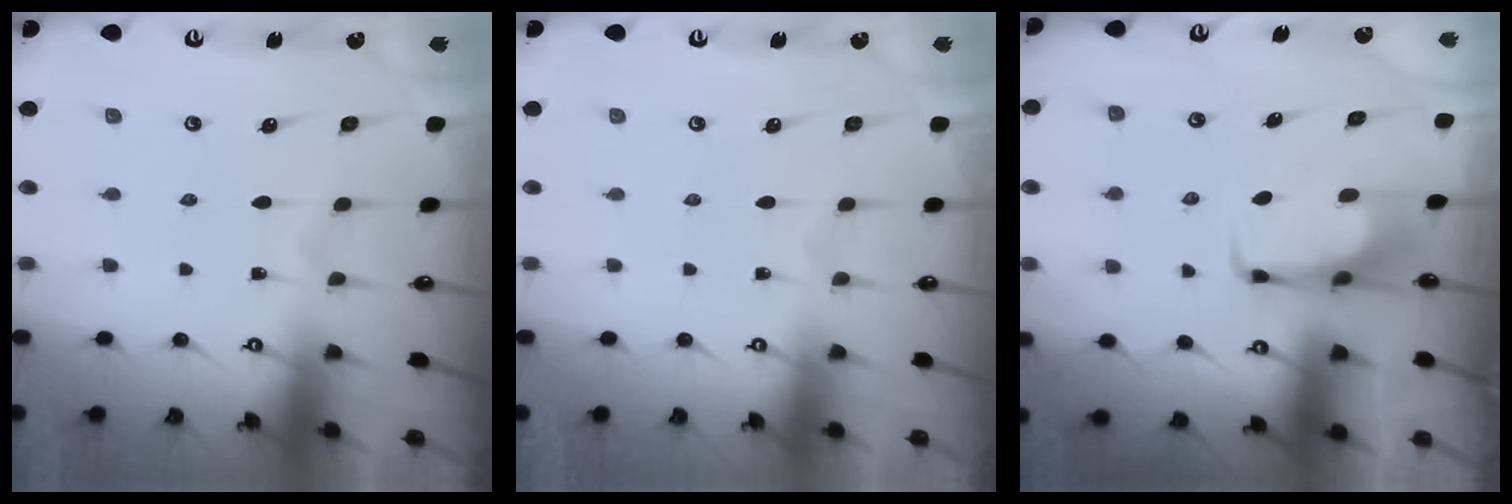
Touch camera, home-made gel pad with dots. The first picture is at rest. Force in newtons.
{"total": 0.0}
{"total": 3.7, "press": 3.7, "slide": 0.3}